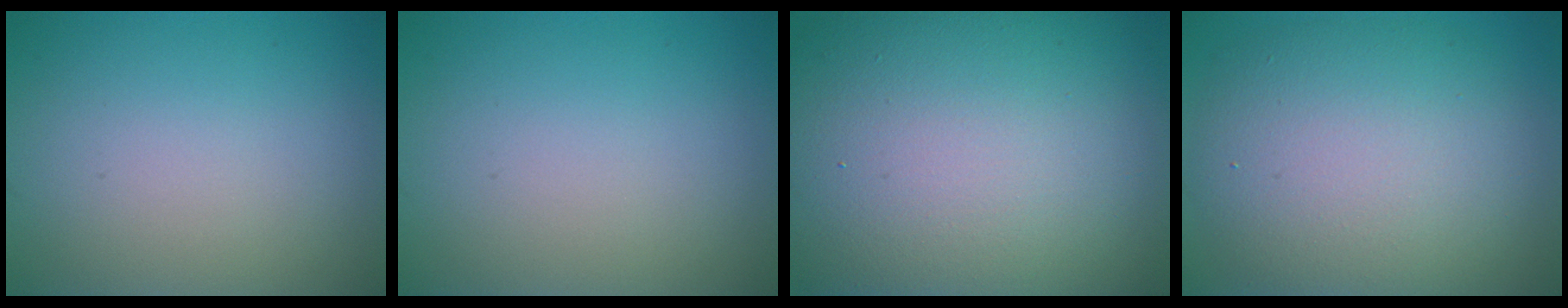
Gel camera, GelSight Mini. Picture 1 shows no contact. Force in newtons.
{"total": 0.0}
{"total": 20.3, "press": 20.3, "slide": 1.1}
{"total": 9.7, "press": 9.6, "slide": 0.7}